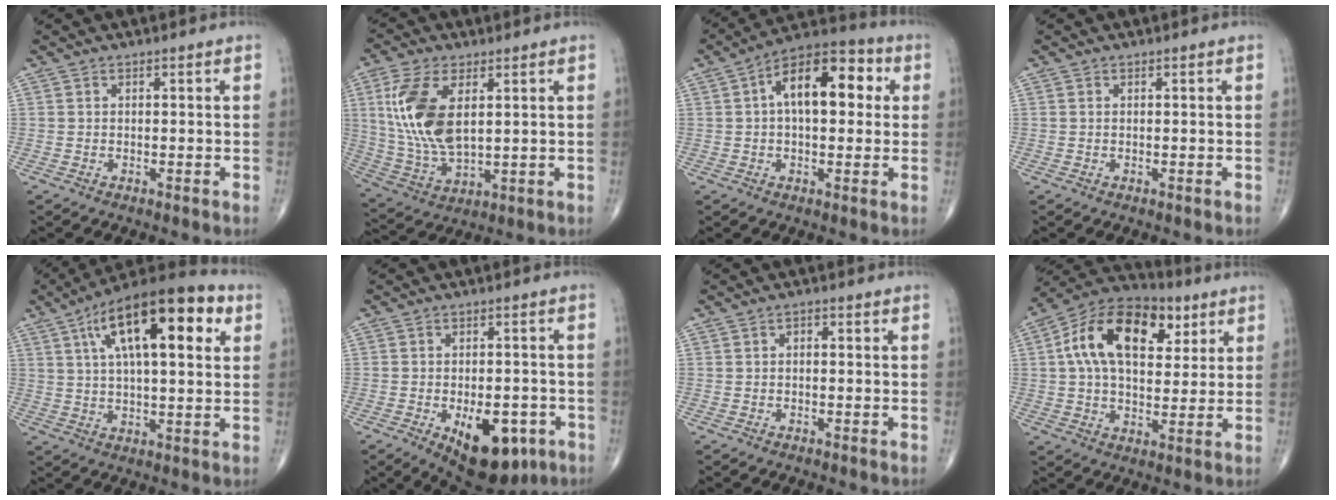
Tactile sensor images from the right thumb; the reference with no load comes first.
{"total": 14.4, "force": [3.6, 7.2, 12.0], "torque": [-0.254, -0.013, 0.080]}
{"total": 14.4, "force": [2.7, 7.5, 11.9], "torque": [-0.166, 0.032, 0.032]}
{"total": 0.0}
{"total": 21.0, "force": [7.8, 7.8, 17.8], "torque": [-0.279, 0.007, 0.118]}
{"total": 14.1, "force": [-6.0, 7.4, 10.4], "torque": [-0.125, 0.010, -0.071]}
{"total": 1.1, "force": [0.0, 0.7, 0.9], "torque": [-0.009, 0.006, -0.006]}
{"total": 19.4, "force": [6.2, 11.6, 14.3], "torque": [-0.216, 0.006, 0.093]}